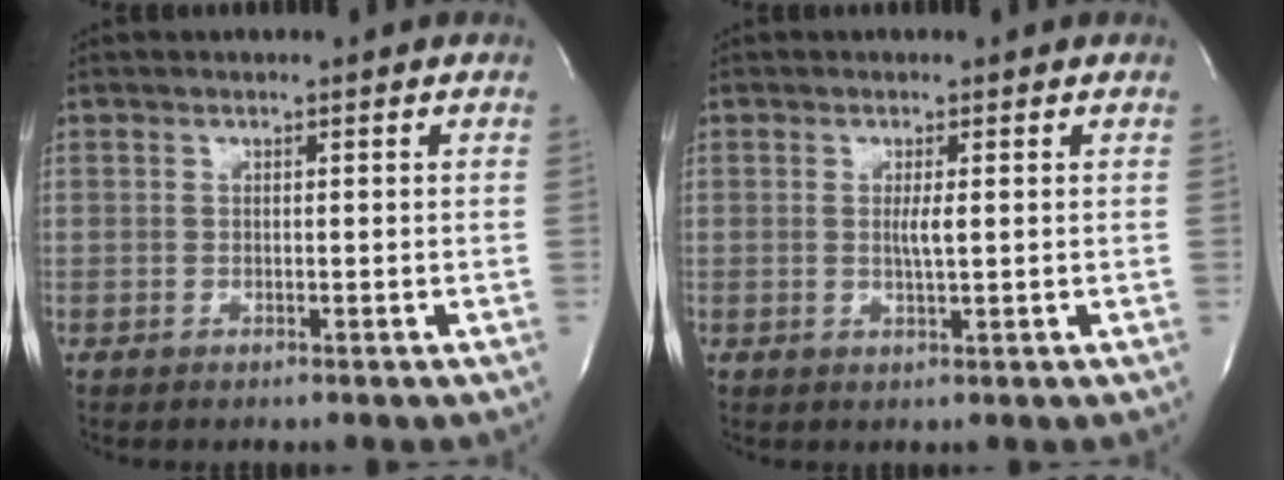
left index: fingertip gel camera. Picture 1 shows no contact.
{"total": 1.9, "force": [0.2, 0.0, 1.9], "torque": [-0.041, -0.002, 0.004]}